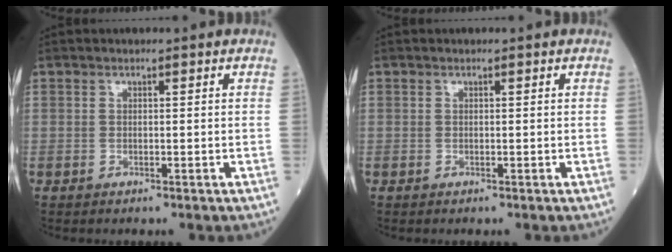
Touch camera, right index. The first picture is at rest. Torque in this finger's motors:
{"motor_torque": [0.00, 0.00, 0.00, -0.01]}